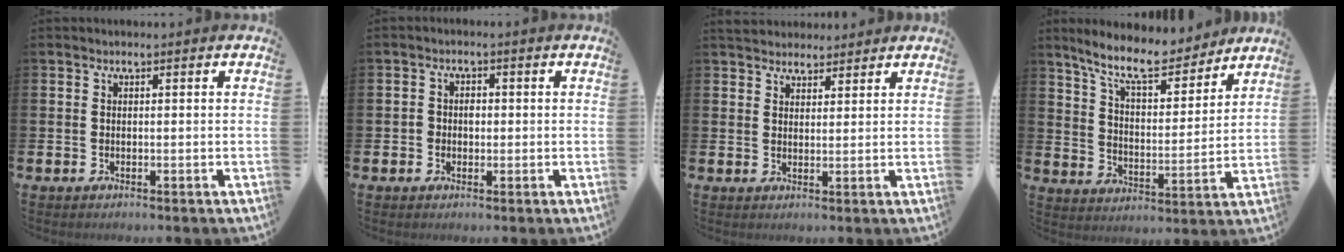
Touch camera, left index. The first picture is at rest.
{"total": 1.8, "force": [-0.2, 1.6, 0.8], "torque": [-0.008, 0.006, -0.010]}
{"total": 3.9, "force": [3.7, 1.4, 0.2], "torque": [-0.013, -0.009, 0.069]}
{"total": 10.5, "force": [9.4, 2.5, 4.1], "torque": [-0.102, -0.057, 0.164]}